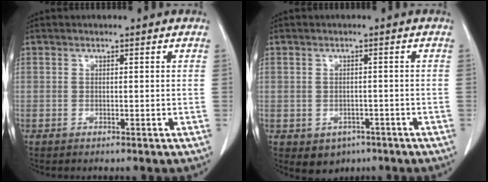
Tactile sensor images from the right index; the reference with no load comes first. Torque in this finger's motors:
{"motor_torque": [-0.36, -0.22, -0.21, -0.07]}